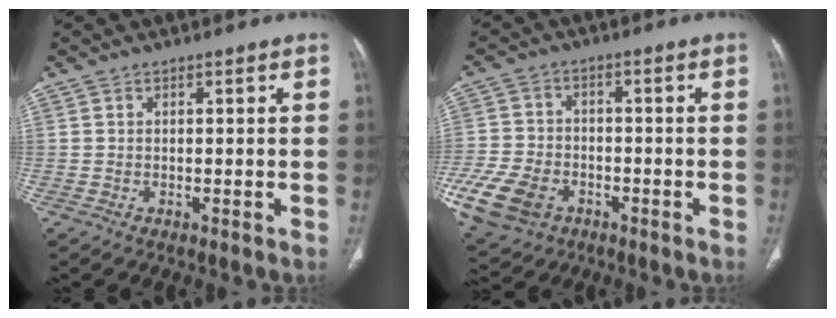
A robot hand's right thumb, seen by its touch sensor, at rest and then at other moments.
{"total": 16.7, "force": [-7.4, 11.8, 9.2], "torque": [-0.232, 0.005, -0.126]}